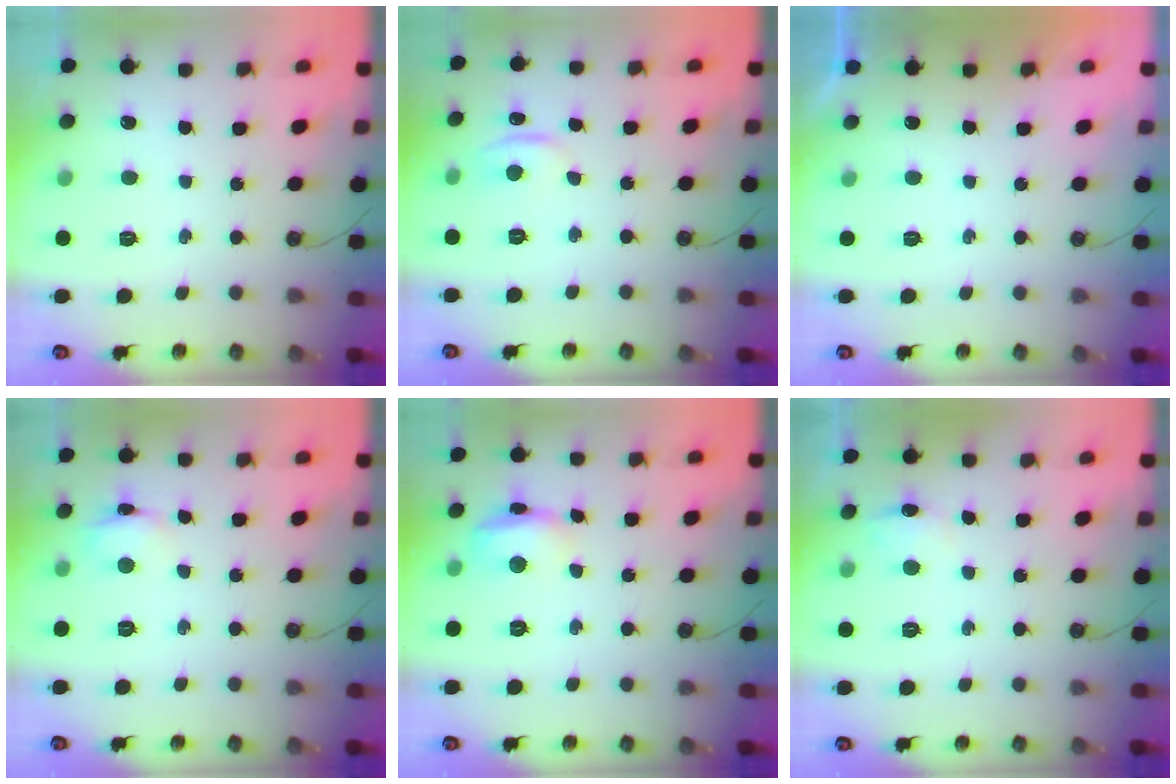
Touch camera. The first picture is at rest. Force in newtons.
{"total": 4.4, "press": 4.4, "slide": 0.6}
{"total": 0.0}
{"total": 3.9, "press": 3.9, "slide": 0.3}
{"total": 11.3, "press": 11.3, "slide": 0.9}
{"total": 6.9, "press": 6.8, "slide": 1.0}